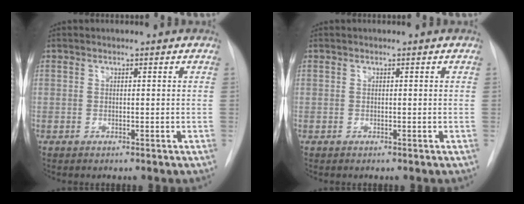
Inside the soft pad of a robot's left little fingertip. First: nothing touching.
{"total": 0.0}